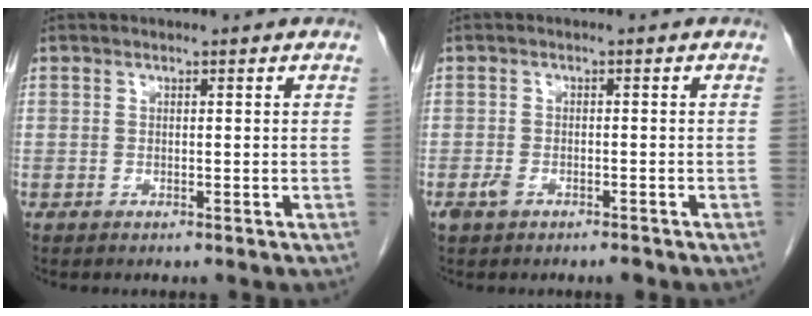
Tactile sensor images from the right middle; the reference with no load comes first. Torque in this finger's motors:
{"motor_torque": [0.03, 0.01, 0.00, 0.01]}